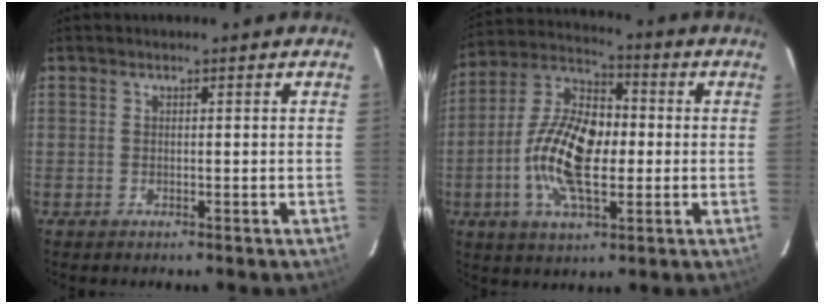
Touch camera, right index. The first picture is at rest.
{"total": 15.8, "force": [-2.1, 7.5, 13.7], "torque": [-0.274, 0.008, -0.047]}